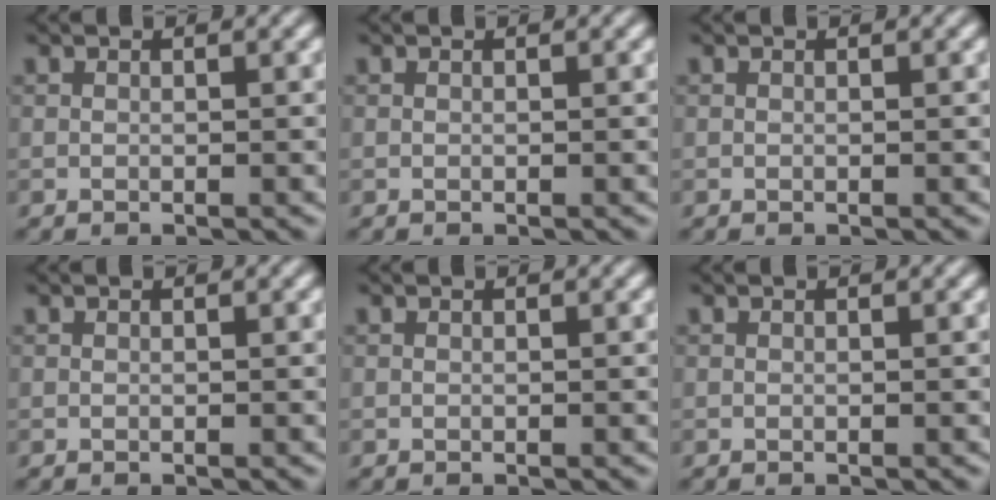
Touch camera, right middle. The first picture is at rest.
{"total": 0.0}
{"total": 0.0}
{"total": 0.0}
{"total": 0.0}
{"total": 0.0}